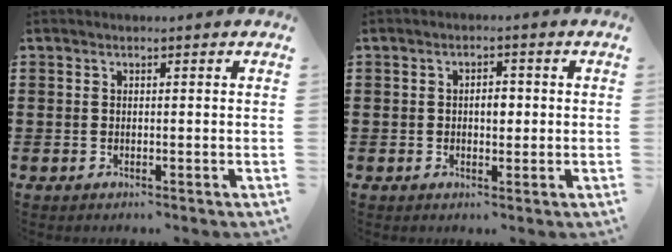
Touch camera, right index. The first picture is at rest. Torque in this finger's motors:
{"motor_torque": [0.70, -0.17, 0.05, 0.07]}